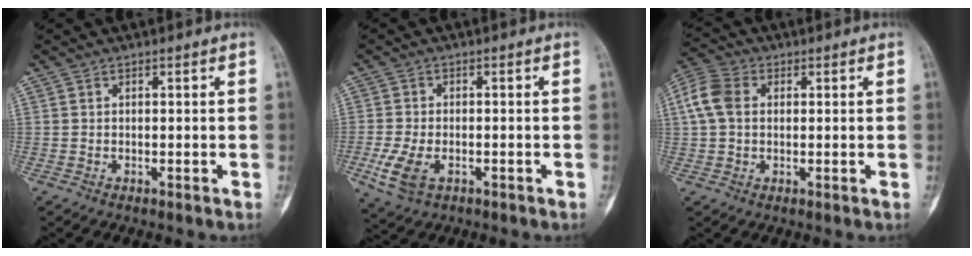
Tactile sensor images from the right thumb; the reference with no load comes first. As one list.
[{"total": 6.8, "force": [-2.4, 4.0, 5.0], "torque": [-0.114, 0.000, -0.038]}, {"total": 7.5, "force": [1.2, 5.5, 5.0], "torque": [-0.110, 0.020, 0.017]}]